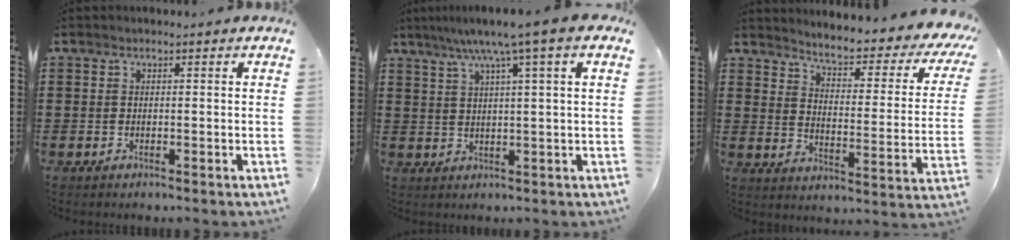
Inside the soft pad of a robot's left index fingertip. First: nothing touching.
{"total": 6.4, "force": [3.7, -0.5, 5.2], "torque": [-0.112, -0.003, 0.056]}
{"total": 4.1, "force": [3.4, 0.2, 2.3], "torque": [-0.056, -0.036, 0.044]}